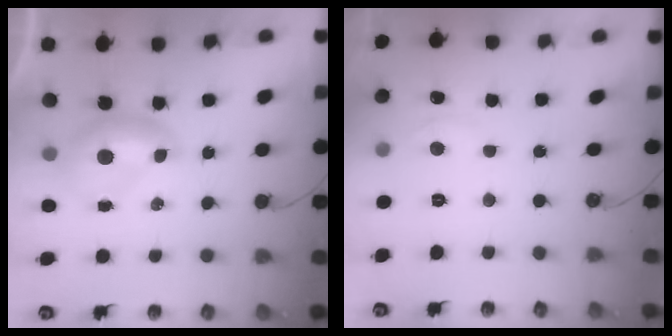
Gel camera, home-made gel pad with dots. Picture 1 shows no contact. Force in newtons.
{"total": 3.0, "press": 2.9, "slide": 0.5}